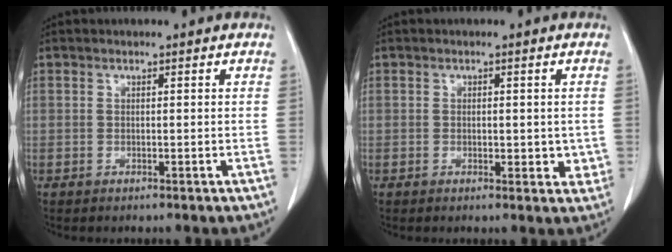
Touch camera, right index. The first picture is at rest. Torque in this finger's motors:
{"motor_torque": [-0.03, 0.04, 0.01, 0.00]}